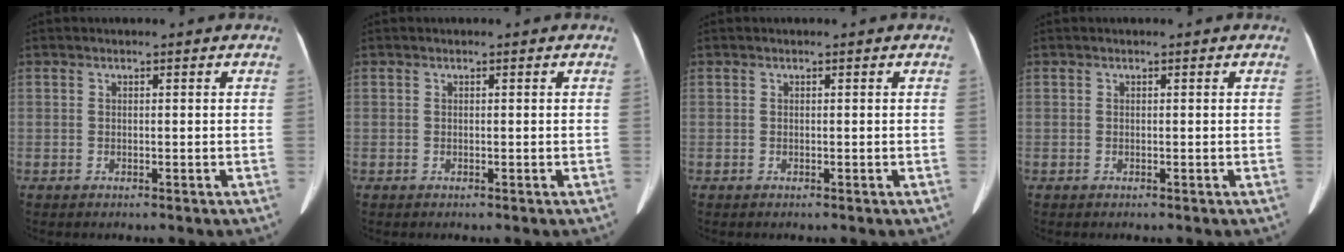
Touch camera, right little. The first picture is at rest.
{"total": 0.0}
{"total": 0.0}
{"total": 0.0}